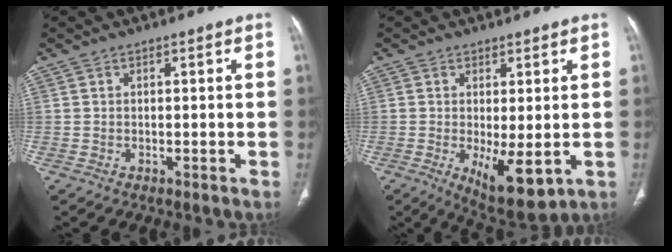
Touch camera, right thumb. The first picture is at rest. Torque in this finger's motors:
{"motor_torque": [-0.29, 0.43, -0.15, -0.04, 0.05]}